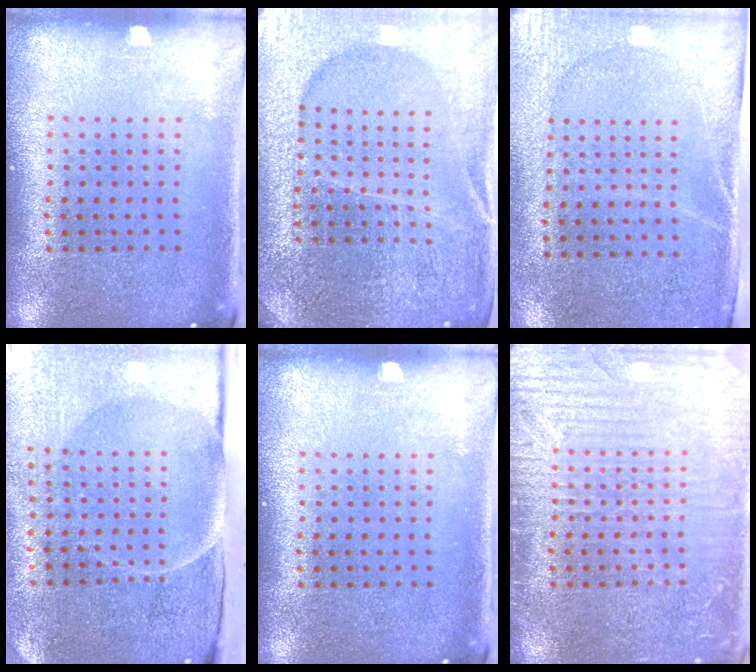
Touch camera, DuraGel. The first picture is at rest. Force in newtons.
{"total": 4.7, "press": 4.3, "slide": 1.7}
{"total": 2.7, "press": 2.3, "slide": 1.5}
{"total": 5.1, "press": 4.1, "slide": 3.1}
{"total": 0.0}
{"total": 5.1, "press": 5.1, "slide": 0.7}